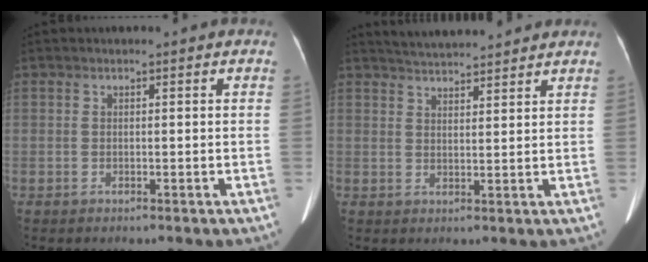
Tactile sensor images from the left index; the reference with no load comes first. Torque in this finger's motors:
{"motor_torque": [0.61, -0.86, -0.06, -0.04]}